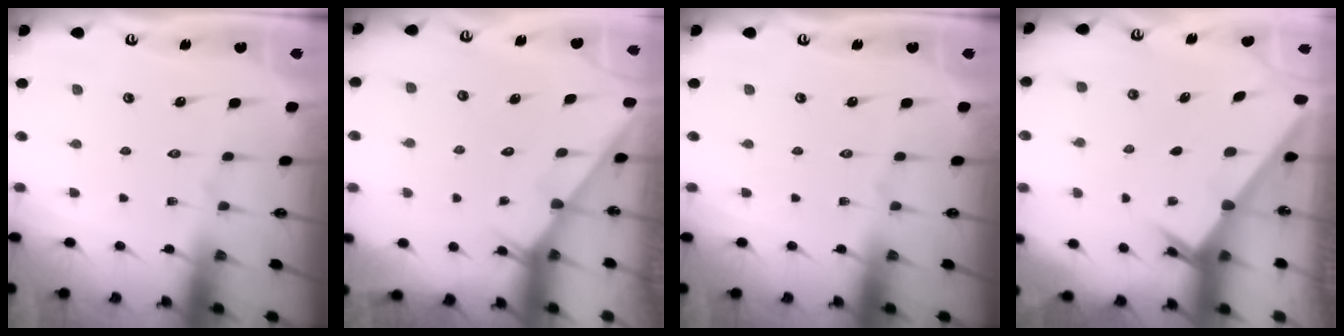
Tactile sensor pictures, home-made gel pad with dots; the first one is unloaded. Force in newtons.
{"total": 2.7, "press": 2.7, "slide": 0.2}
{"total": 0.0}
{"total": 2.2, "press": 2.2, "slide": 0.2}